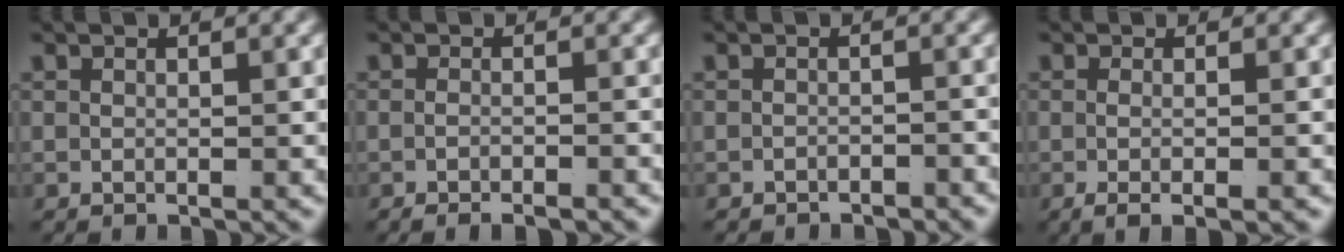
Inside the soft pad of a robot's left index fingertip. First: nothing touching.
{"total": 2.5, "force": [-2.2, 0.1, 1.0], "torque": [-0.018, -0.007, -0.034]}
{"total": 1.8, "force": [-1.8, 0.0, 0.0], "torque": [0.004, -0.009, -0.025]}
{"total": 2.4, "force": [-1.5, -0.1, 1.9], "torque": [-0.039, -0.012, -0.016]}